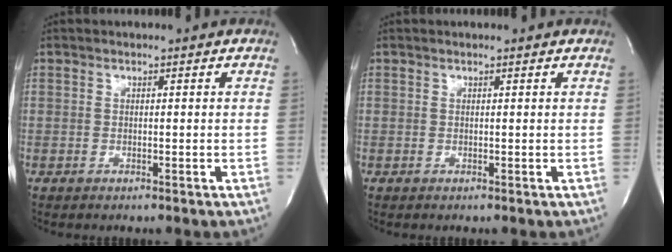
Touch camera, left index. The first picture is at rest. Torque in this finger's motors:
{"motor_torque": [0.21, -0.06, 0.01, -0.01]}